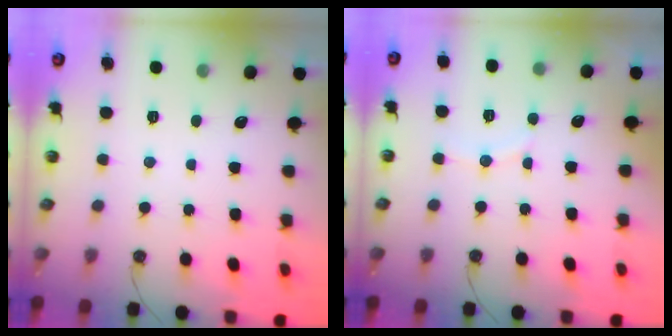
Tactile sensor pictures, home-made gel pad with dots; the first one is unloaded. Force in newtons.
{"total": 5.0, "press": 4.8, "slide": 1.2}